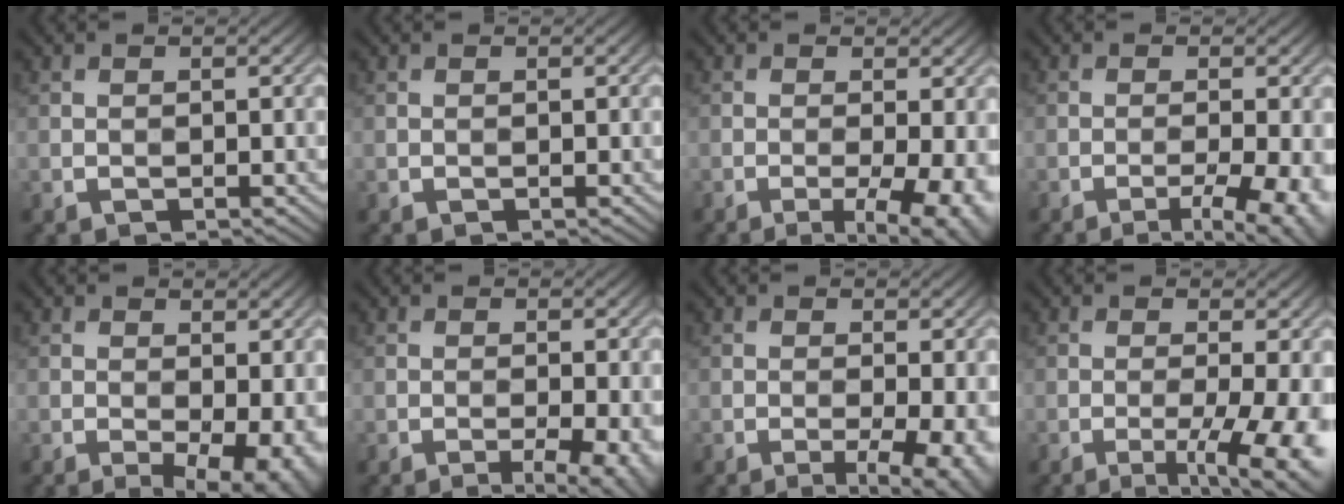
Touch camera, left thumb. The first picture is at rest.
{"total": 0.0}
{"total": 8.4, "force": [-2.9, 2.6, 7.4], "torque": [-0.099, -0.006, -0.029]}
{"total": 7.2, "force": [-3.3, 1.6, 6.2], "torque": [-0.088, -0.003, -0.040]}
{"total": 7.3, "force": [-1.8, 3.2, 6.3], "torque": [-0.090, -0.010, -0.020]}
{"total": 4.4, "force": [-1.8, 0.9, 4.0], "torque": [-0.060, -0.001, -0.024]}
{"total": 6.5, "force": [-2.2, 1.9, 5.8], "torque": [-0.085, -0.006, -0.024]}
{"total": 9.6, "force": [-3.3, 2.5, 8.7], "torque": [-0.122, -0.007, -0.036]}